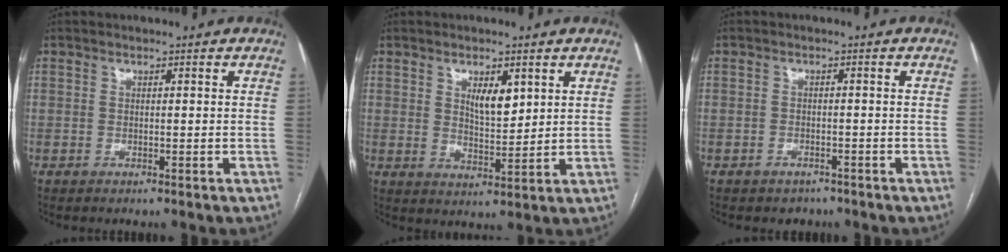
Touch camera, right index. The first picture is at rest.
{"total": 5.0, "force": [2.2, 2.0, 4.0], "torque": [-0.069, -0.005, 0.042]}
{"total": 2.5, "force": [-1.9, 1.6, 0.1], "torque": [-0.008, 0.007, -0.021]}